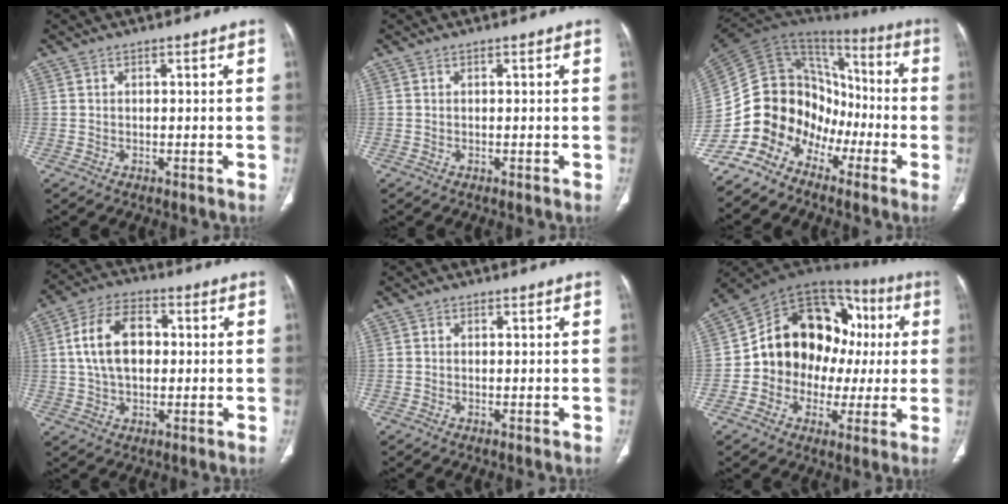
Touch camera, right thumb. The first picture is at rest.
{"total": 0.0}
{"total": 16.4, "force": [-9.6, 11.8, 6.1], "torque": [-0.076, 0.100, -0.179]}
{"total": 11.9, "force": [1.5, 7.6, 9.0], "torque": [-0.153, 0.016, 0.024]}
{"total": 0.8, "force": [0.3, 0.7, 0.2], "torque": [0.003, 0.000, 0.002]}
{"total": 21.2, "force": [0.8, 16.4, 13.5], "torque": [-0.151, 0.057, 0.017]}